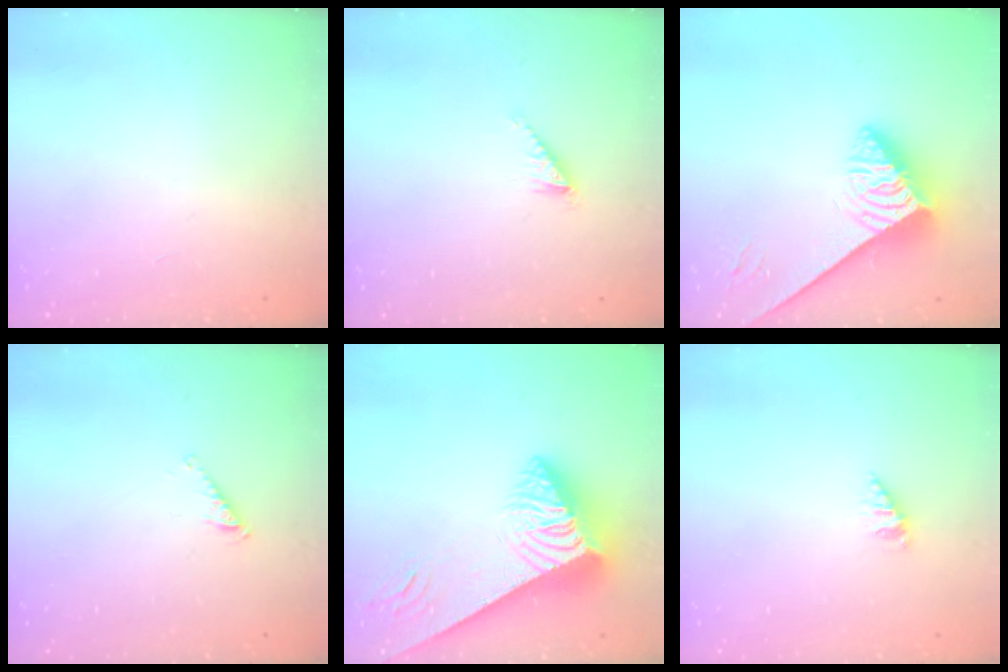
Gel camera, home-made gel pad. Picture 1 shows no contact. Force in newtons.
{"total": 0.8, "press": 0.7, "slide": 0.1}
{"total": 3.8, "press": 3.8, "slide": 0.5}
{"total": 3.3, "press": 3.3, "slide": 0.5}
{"total": 8.9, "press": 8.9, "slide": 1.1}
{"total": 1.5, "press": 1.5, "slide": 0.3}